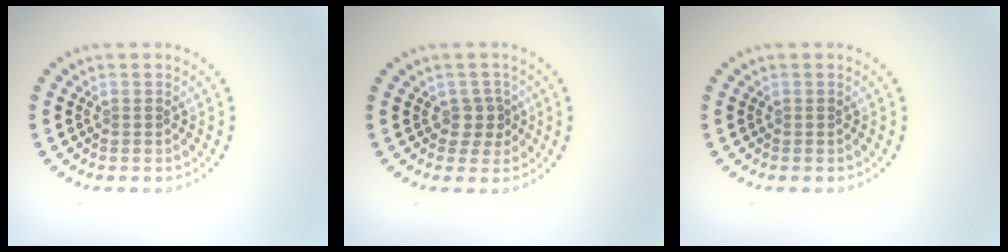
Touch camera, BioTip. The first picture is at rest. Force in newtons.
{"total": 1.8, "press": 1.4, "slide": 1.0}
{"total": 0.0}